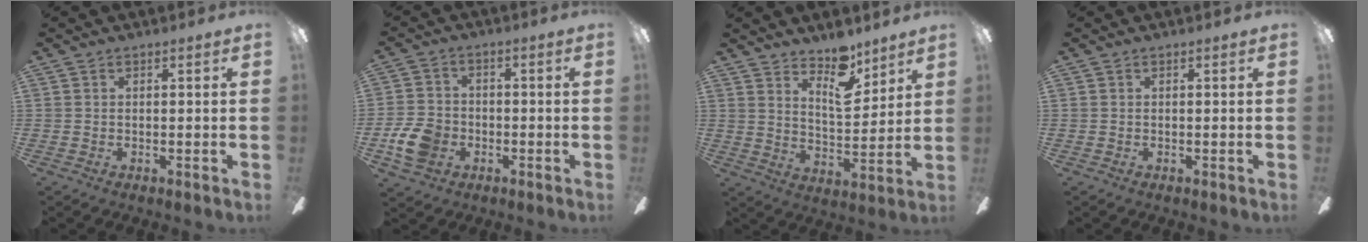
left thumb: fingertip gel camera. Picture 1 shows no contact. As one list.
[{"total": 8.8, "force": [-3.1, 6.8, 4.7], "torque": [-0.105, 0.015, -0.056]}, {"total": 10.5, "force": [7.9, 4.1, 5.6], "torque": [-0.082, -0.046, 0.141]}, {"total": 0.0}]